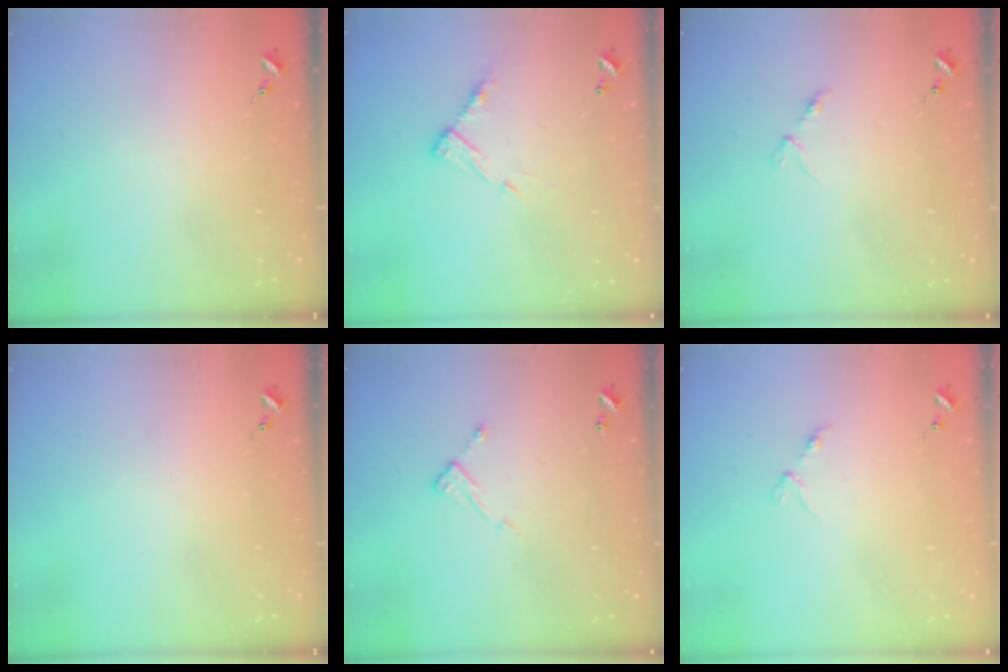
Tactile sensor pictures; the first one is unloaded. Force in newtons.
{"total": 9.4, "press": 9.4, "slide": 0.1}
{"total": 2.9, "press": 2.8, "slide": 0.4}
{"total": 0.0}
{"total": 7.1, "press": 7.1, "slide": 0.0}
{"total": 2.9, "press": 2.8, "slide": 0.4}